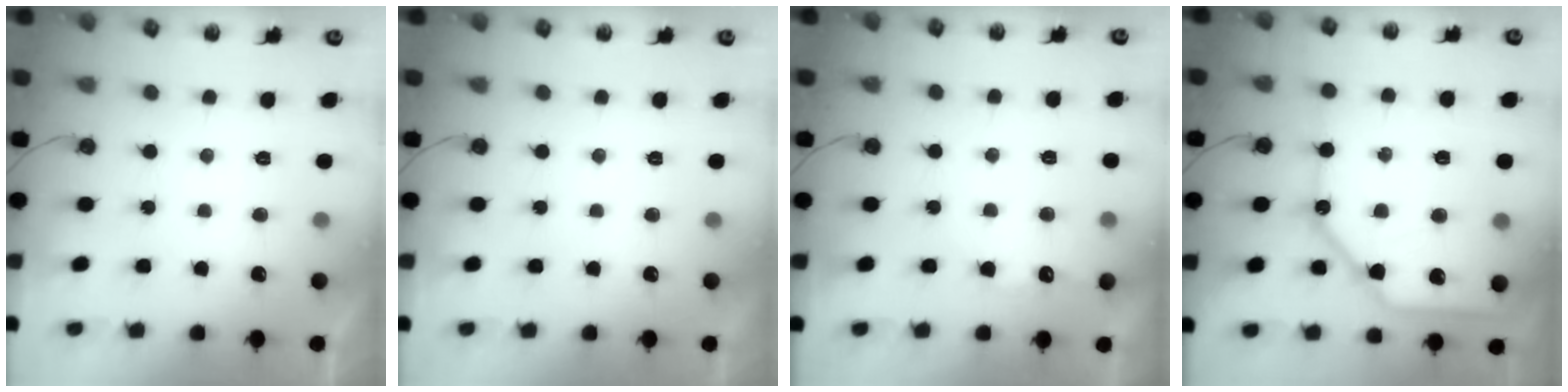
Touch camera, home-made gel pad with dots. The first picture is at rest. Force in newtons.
{"total": 0.0}
{"total": 6.9, "press": 6.9, "slide": 0.6}
{"total": 17.9, "press": 17.8, "slide": 2.1}